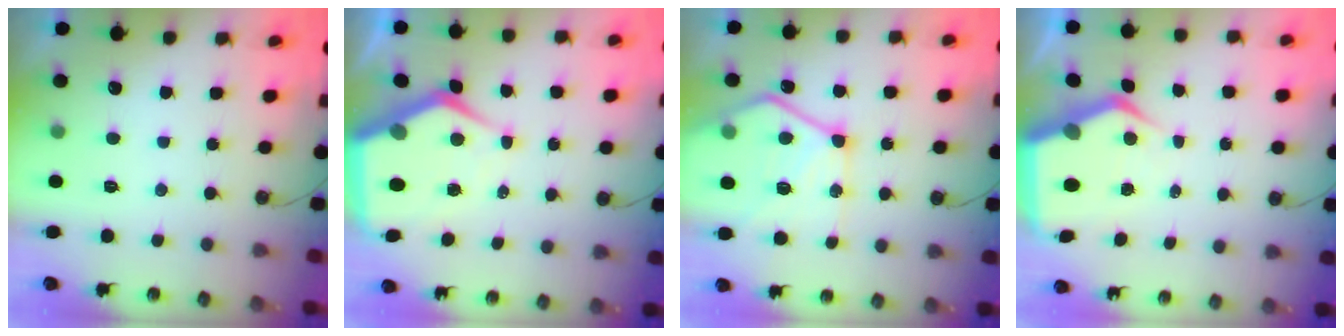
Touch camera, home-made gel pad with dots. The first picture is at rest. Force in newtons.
{"total": 12.0, "press": 12.0, "slide": 1.1}
{"total": 18.1, "press": 18.0, "slide": 1.9}
{"total": 7.9, "press": 7.8, "slide": 1.2}